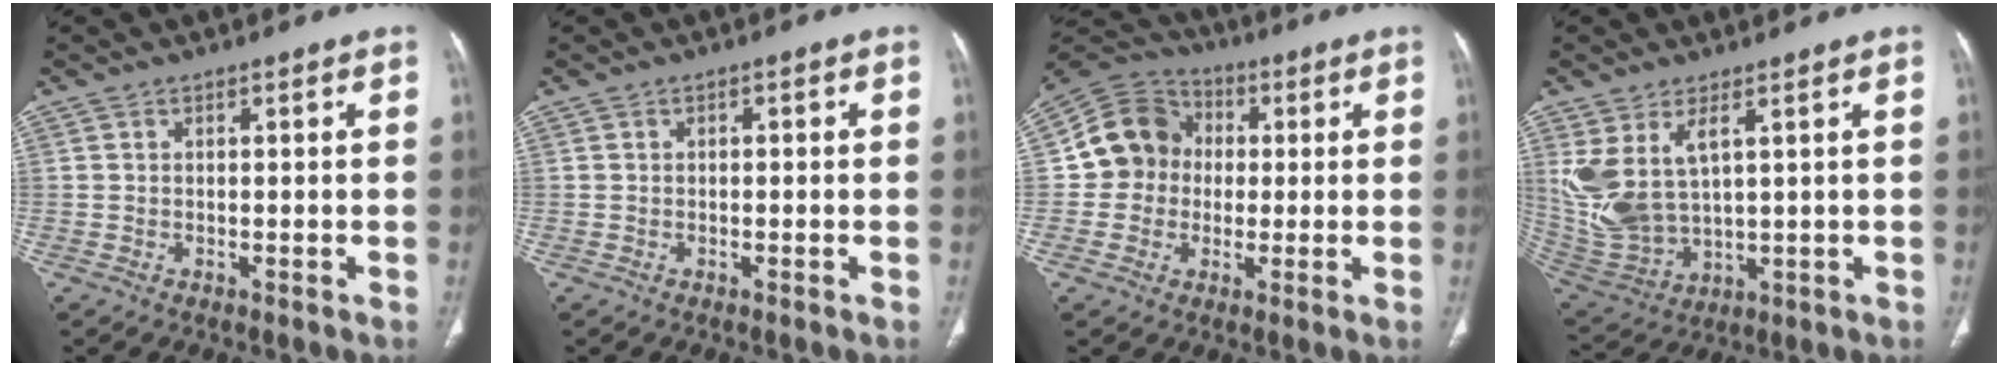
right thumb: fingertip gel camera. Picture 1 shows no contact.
{"total": 0.8, "force": [0.1, 0.5, 0.6], "torque": [-0.007, 0.002, 0.000]}
{"total": 11.4, "force": [0.4, 10.5, 4.3], "torque": [-0.052, 0.025, -0.002]}
{"total": 12.3, "force": [4.2, 6.3, 9.7], "torque": [-0.206, -0.021, 0.108]}